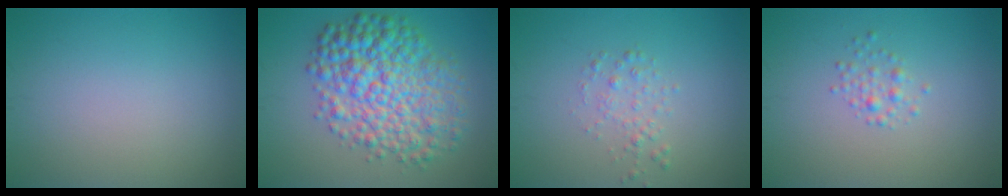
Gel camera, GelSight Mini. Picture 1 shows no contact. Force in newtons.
{"total": 8.4, "press": 8.4, "slide": 0.1}
{"total": 1.4, "press": 1.4, "slide": 0.1}
{"total": 1.3, "press": 1.3, "slide": 0.0}